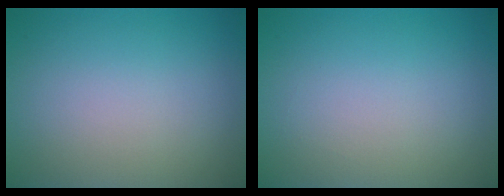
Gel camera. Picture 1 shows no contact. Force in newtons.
{"total": 0.0}